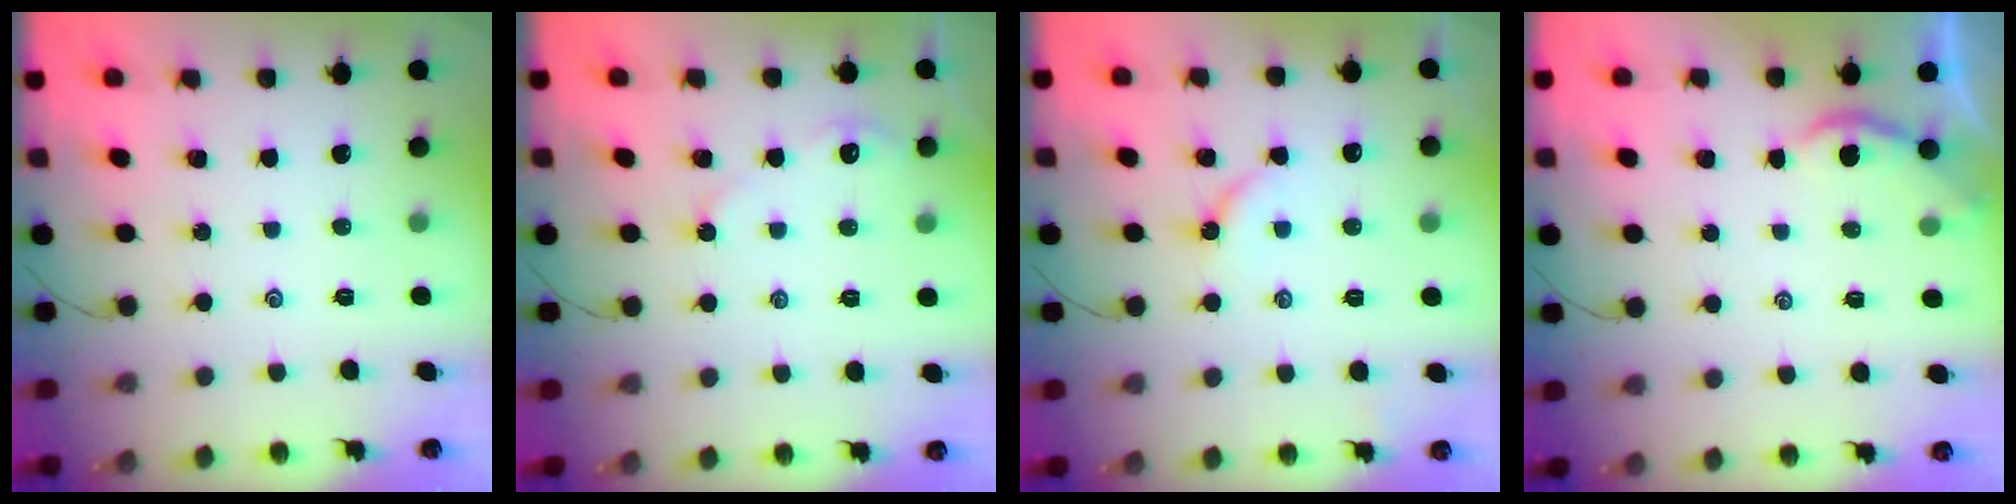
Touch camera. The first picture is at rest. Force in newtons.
{"total": 2.8, "press": 2.8, "slide": 0.4}
{"total": 5.6, "press": 5.5, "slide": 0.8}
{"total": 1.7, "press": 1.7, "slide": 0.3}